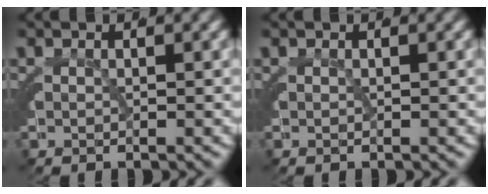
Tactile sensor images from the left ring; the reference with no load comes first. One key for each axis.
{"total": 0.0}